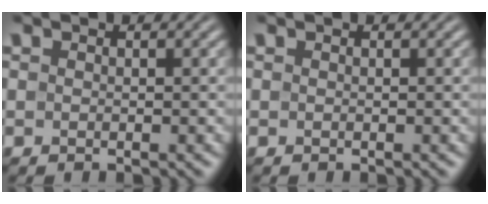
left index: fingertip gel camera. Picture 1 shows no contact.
{"total": 0.0}